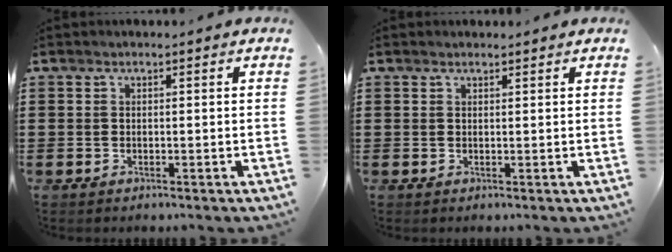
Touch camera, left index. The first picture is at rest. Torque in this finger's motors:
{"motor_torque": [2.14, 0.00, 0.02, -0.01]}